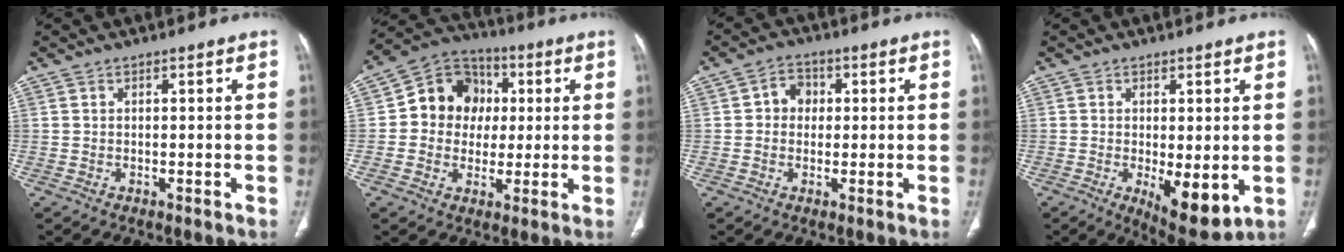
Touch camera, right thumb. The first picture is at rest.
{"total": 12.3, "force": [1.1, 10.9, 5.5], "torque": [-0.042, 0.018, 0.008]}
{"total": 4.4, "force": [0.5, 3.8, 2.2], "torque": [-0.010, 0.011, 0.001]}
{"total": 9.0, "force": [-1.8, 3.4, 8.2], "torque": [-0.116, -0.026, -0.018]}